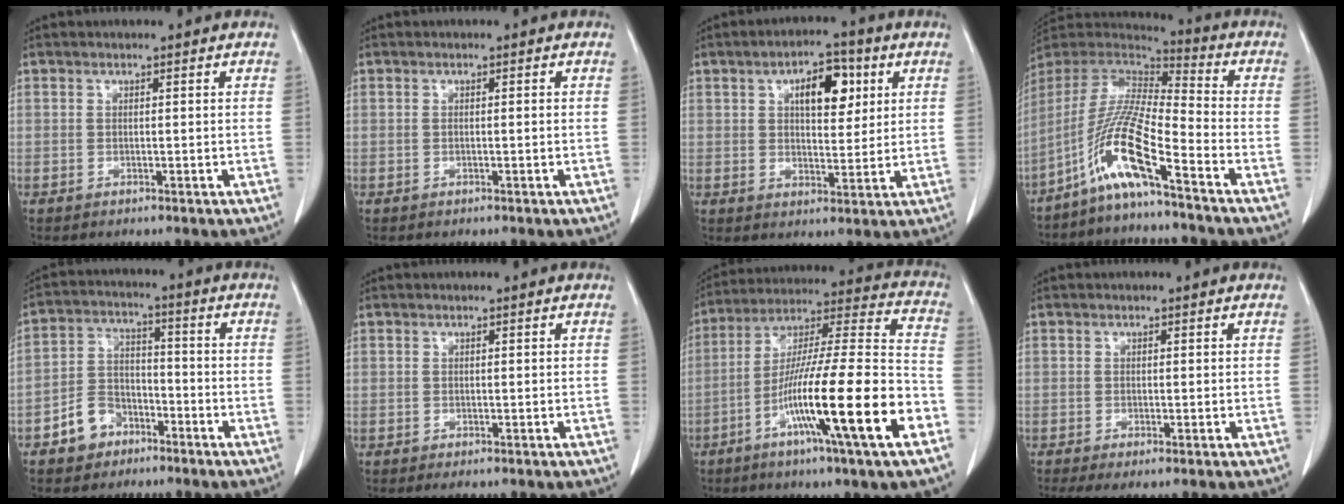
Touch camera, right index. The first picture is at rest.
{"total": 0.6, "force": [-0.1, 0.0, 0.6], "torque": [-0.016, 0.001, 0.002]}
{"total": 8.1, "force": [3.0, 3.6, 6.6], "torque": [-0.098, 0.013, 0.045]}
{"total": 12.4, "force": [-7.6, -0.1, 9.8], "torque": [-0.210, -0.008, -0.150]}
{"total": 6.9, "force": [-4.1, 5.1, 2.4], "torque": [-0.056, 0.020, -0.069]}
{"total": 0.7, "force": [-0.4, 0.4, 0.3], "torque": [-0.002, 0.000, -0.004]}
{"total": 22.2, "force": [-9.0, 0.2, 20.3], "torque": [-0.328, -0.024, -0.158]}
{"total": 2.9, "force": [-1.8, 0.6, 2.2], "torque": [-0.040, -0.012, -0.032]}